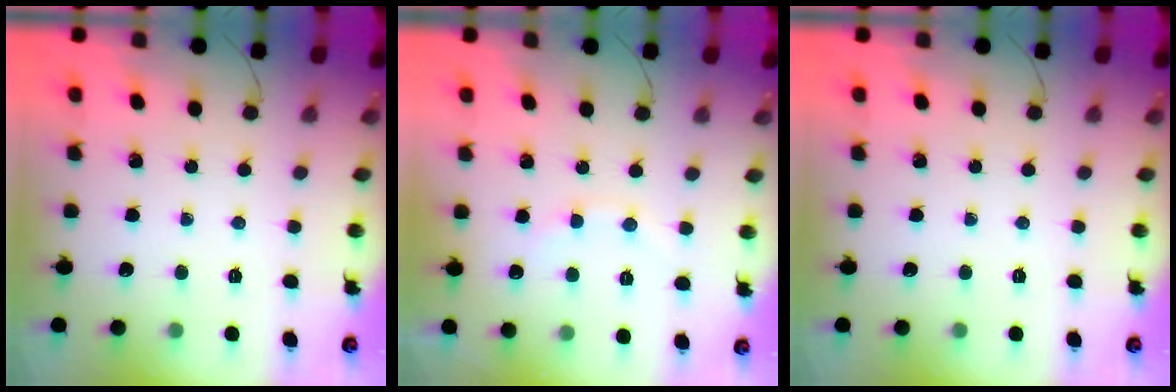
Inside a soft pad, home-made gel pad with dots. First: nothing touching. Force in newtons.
{"total": 6.6, "press": 6.5, "slide": 1.1}
{"total": 0.0}